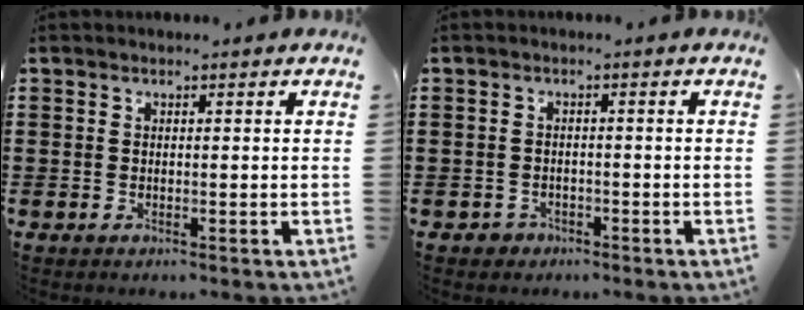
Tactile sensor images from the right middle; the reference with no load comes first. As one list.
[{"total": 1.6, "force": [-1.3, 0.9, 0.1], "torque": [-0.006, 0.001, -0.031]}]